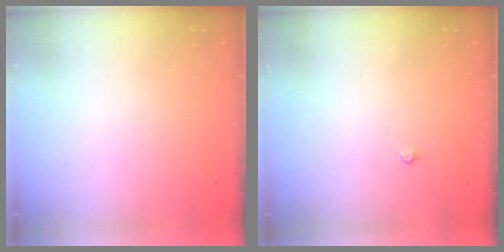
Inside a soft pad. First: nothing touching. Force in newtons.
{"total": 2.4, "press": 2.4, "slide": 0.5}